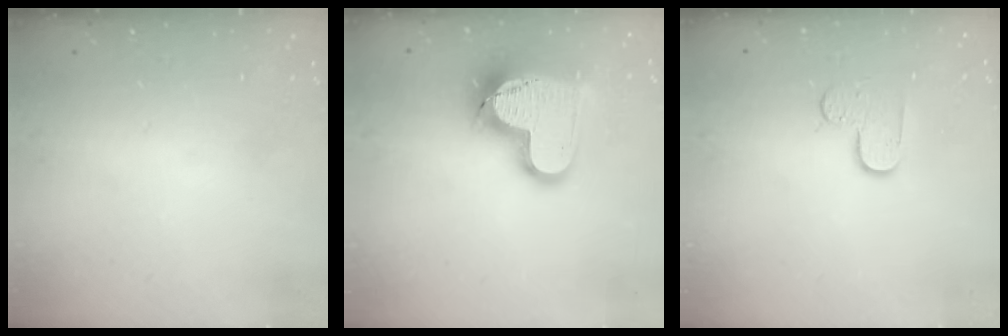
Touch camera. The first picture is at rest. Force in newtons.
{"total": 17.4, "press": 17.4, "slide": 1.3}
{"total": 7.4, "press": 7.4, "slide": 0.7}